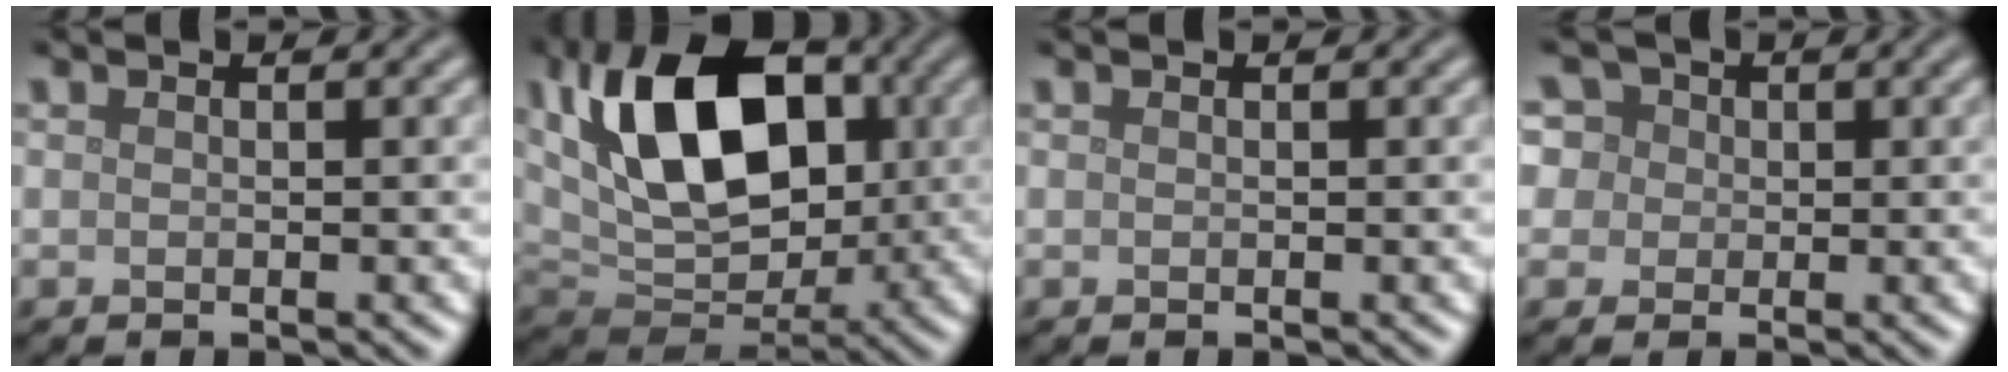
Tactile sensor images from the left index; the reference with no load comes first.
{"total": 12.5, "force": [3.0, 7.7, 9.4], "torque": [-0.154, 0.011, 0.040]}
{"total": 0.0}
{"total": 7.8, "force": [3.6, 6.0, 3.4], "torque": [-0.051, 0.034, 0.025]}